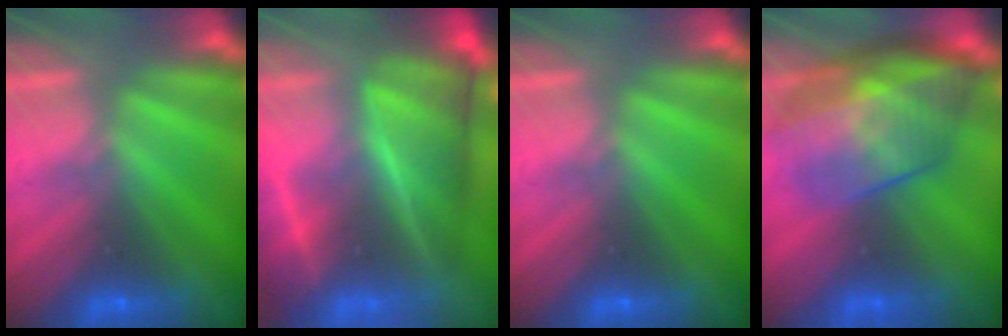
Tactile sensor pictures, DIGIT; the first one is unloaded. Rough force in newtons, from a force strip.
{"total": 7.5}
{"total": 0.0}
{"total": 10.6}